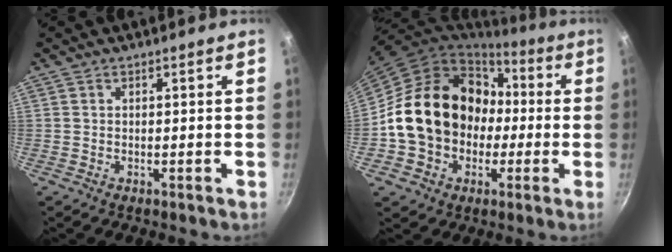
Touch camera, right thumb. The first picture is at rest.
{"total": 20.6, "force": [-0.5, 16.9, 11.8], "torque": [-0.172, 0.053, 0.002]}